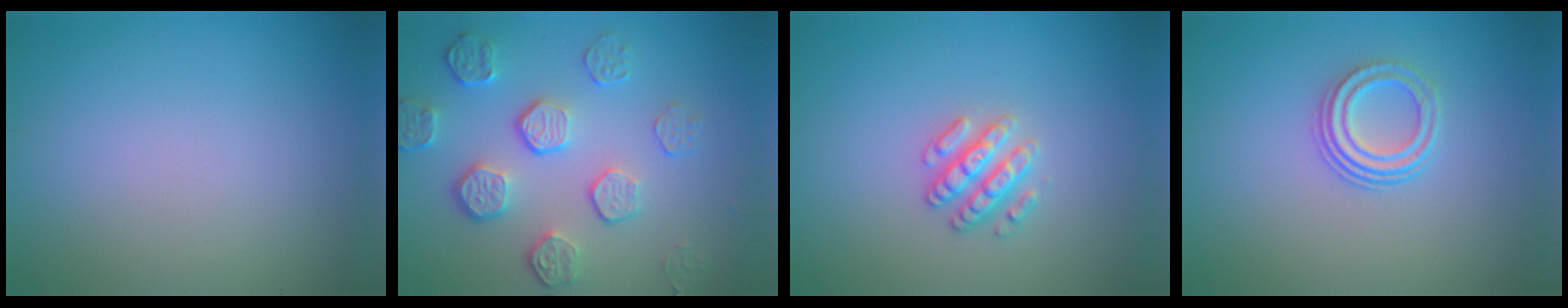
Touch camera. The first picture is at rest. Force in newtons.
{"total": 5.2, "press": 3.7, "slide": 3.6}
{"total": 2.6, "press": 2.5, "slide": 0.4}
{"total": 2.9, "press": 2.2, "slide": 1.9}